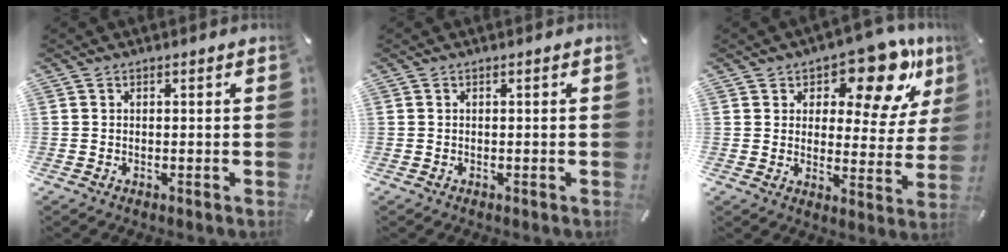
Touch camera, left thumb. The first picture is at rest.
{"total": 0.0}
{"total": 15.8, "force": [10.9, 7.1, 9.1], "torque": [-0.127, -0.070, 0.180]}